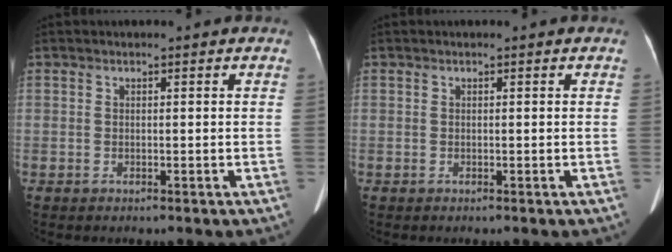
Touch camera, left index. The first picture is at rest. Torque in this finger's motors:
{"motor_torque": [0.02, 0.02, 0.03, 0.00]}